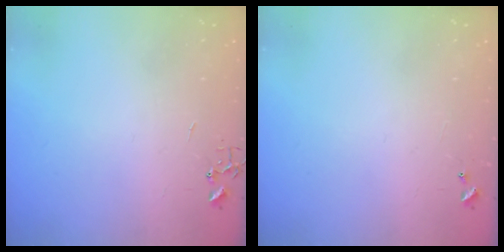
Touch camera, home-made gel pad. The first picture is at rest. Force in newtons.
{"total": 4.1, "press": 4.1, "slide": 0.5}